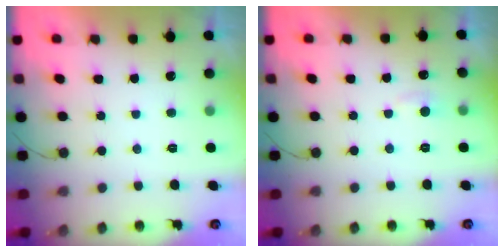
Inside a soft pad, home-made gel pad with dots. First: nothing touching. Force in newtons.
{"total": 4.0, "press": 3.9, "slide": 0.5}